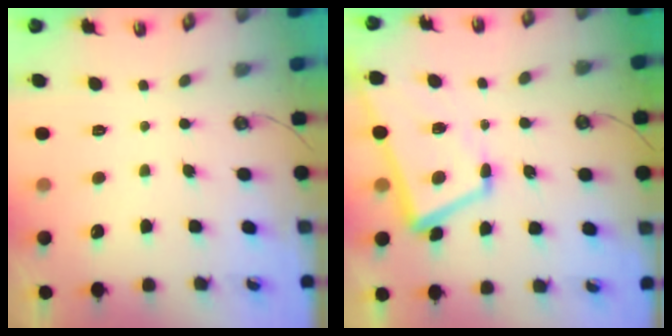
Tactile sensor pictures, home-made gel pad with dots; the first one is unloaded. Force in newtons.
{"total": 5.6, "press": 5.3, "slide": 1.7}